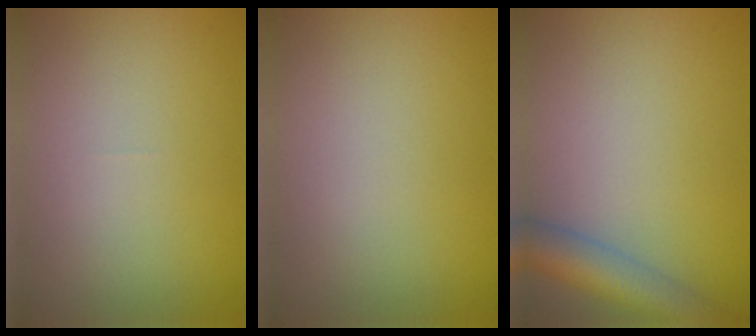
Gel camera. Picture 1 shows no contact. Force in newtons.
{"total": 0.0}
{"total": 4.9, "press": 4.9, "slide": 0.2}